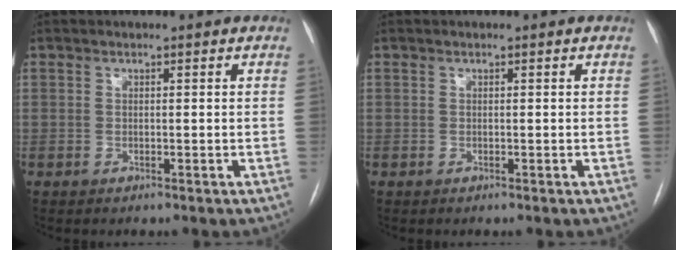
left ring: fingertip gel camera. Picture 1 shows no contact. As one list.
[{"total": 0.0}]